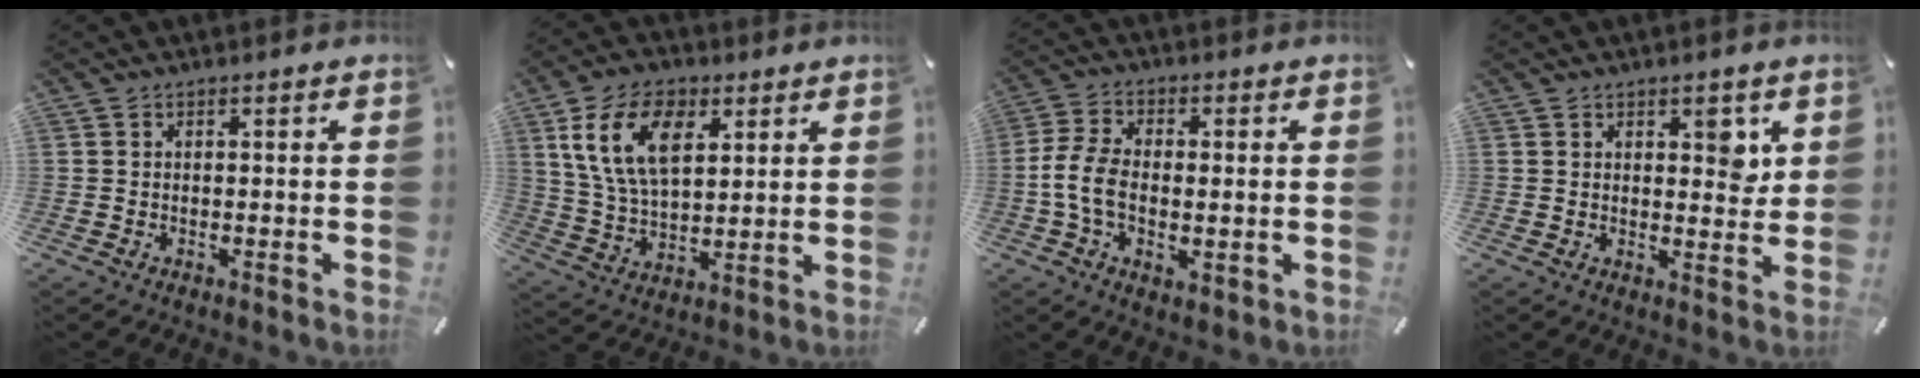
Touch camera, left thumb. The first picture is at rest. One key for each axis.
{"total": 13.7, "fx": 5.9, "fy": 8.3, "fz": 9.1, "tx": -0.212, "ty": 0.001, "tz": 0.107}
{"total": 8.4, "fx": -0.8, "fy": 5.5, "fz": 6.3, "tx": -0.146, "ty": 0.004, "tz": -0.015}
{"total": 4.7, "fx": 2.2, "fy": 2.8, "fz": 3.1, "tx": -0.019, "ty": -0.013, "tz": 0.028}